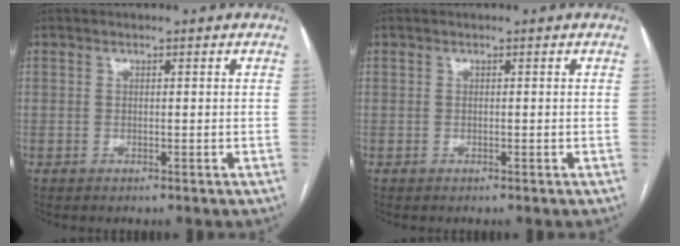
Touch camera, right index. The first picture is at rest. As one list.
[{"total": 0.0}]